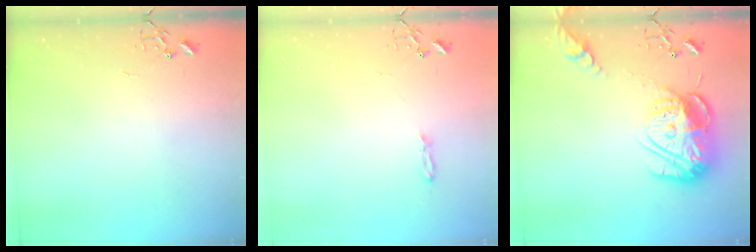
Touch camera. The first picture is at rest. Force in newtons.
{"total": 3.7, "press": 3.6, "slide": 0.4}
{"total": 18.0, "press": 17.9, "slide": 1.8}